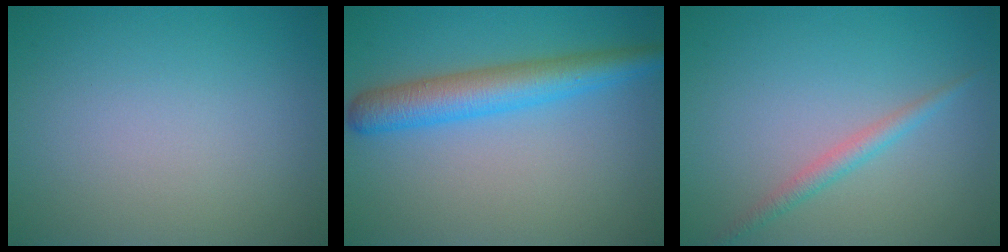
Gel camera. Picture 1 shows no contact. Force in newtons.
{"total": 5.0, "press": 5.0, "slide": 0.2}
{"total": 1.6, "press": 1.6, "slide": 0.0}